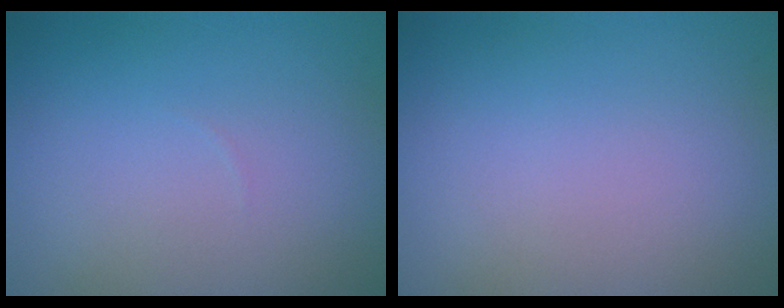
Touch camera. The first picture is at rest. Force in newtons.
{"total": 0.0}